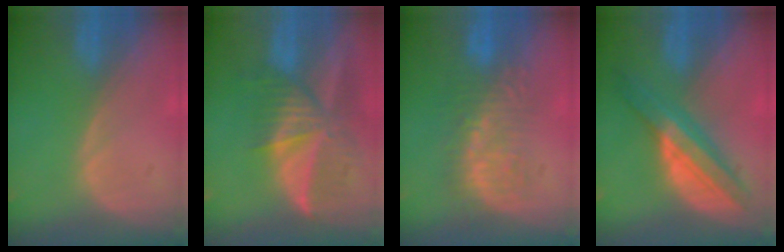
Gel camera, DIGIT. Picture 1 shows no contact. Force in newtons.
{"total": 9.7, "press": 8.4, "slide": 4.8}
{"total": 6.8, "press": 6.7, "slide": 1.4}
{"total": 8.0, "press": 8.0, "slide": 0.6}